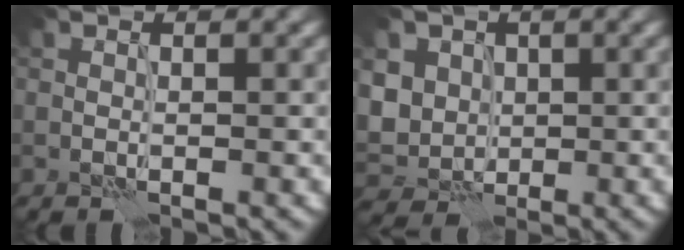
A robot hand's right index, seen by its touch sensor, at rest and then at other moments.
{"total": 5.0, "force": [1.1, 4.4, 2.1], "torque": [-0.065, 0.010, 0.013]}